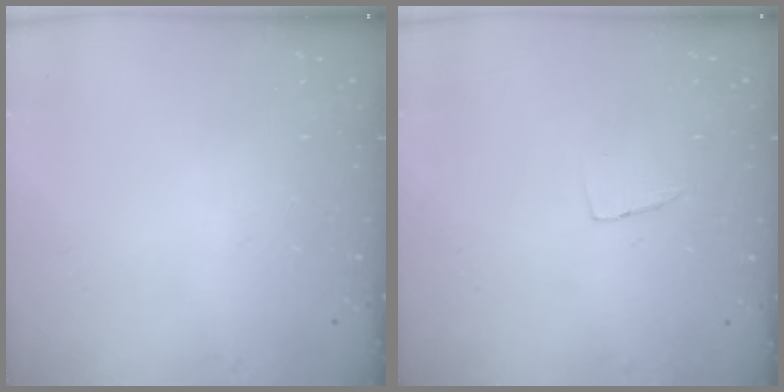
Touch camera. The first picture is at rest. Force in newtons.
{"total": 2.9, "press": 2.9, "slide": 0.1}